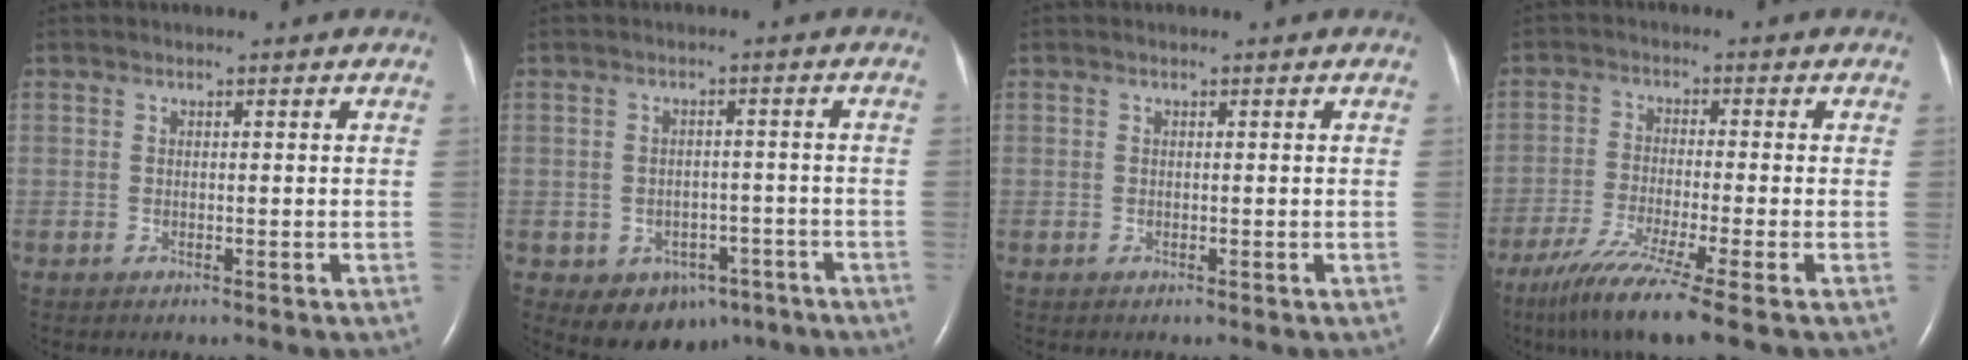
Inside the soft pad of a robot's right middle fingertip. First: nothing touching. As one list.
[{"total": 6.9, "force": [-3.8, 5.0, 2.8], "torque": [-0.038, 0.013, -0.041]}, {"total": 0.0}, {"total": 10.3, "force": [-7.1, -1.1, 7.4], "torque": [-0.134, -0.037, -0.120]}]